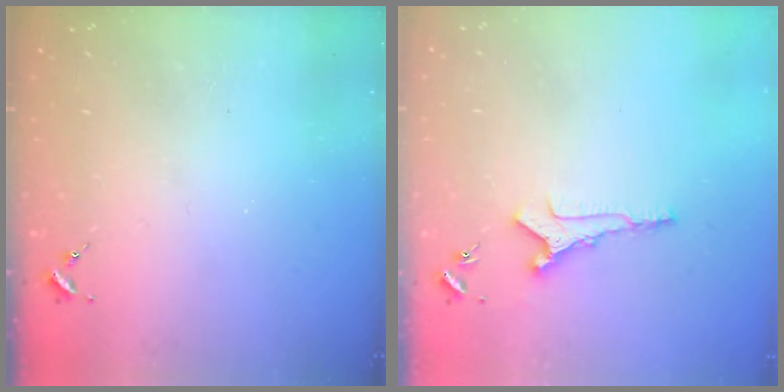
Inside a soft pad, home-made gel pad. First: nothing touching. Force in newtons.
{"total": 7.7, "press": 7.7, "slide": 0.6}